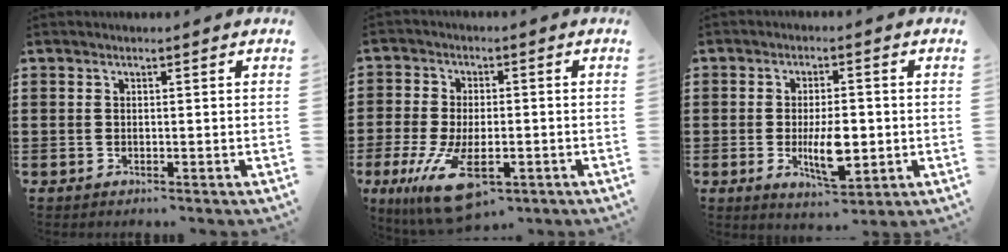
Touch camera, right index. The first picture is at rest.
{"total": 10.7, "force": [-4.9, 4.6, 8.3], "torque": [-0.189, -0.007, -0.090]}
{"total": 7.6, "force": [-1.2, 2.8, 6.9], "torque": [-0.130, -0.007, -0.025]}